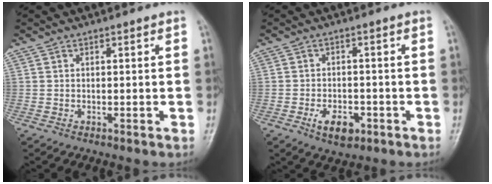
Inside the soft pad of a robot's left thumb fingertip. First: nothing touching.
{"total": 5.2, "force": [-2.3, 3.0, 3.5], "torque": [-0.050, 0.009, -0.033]}